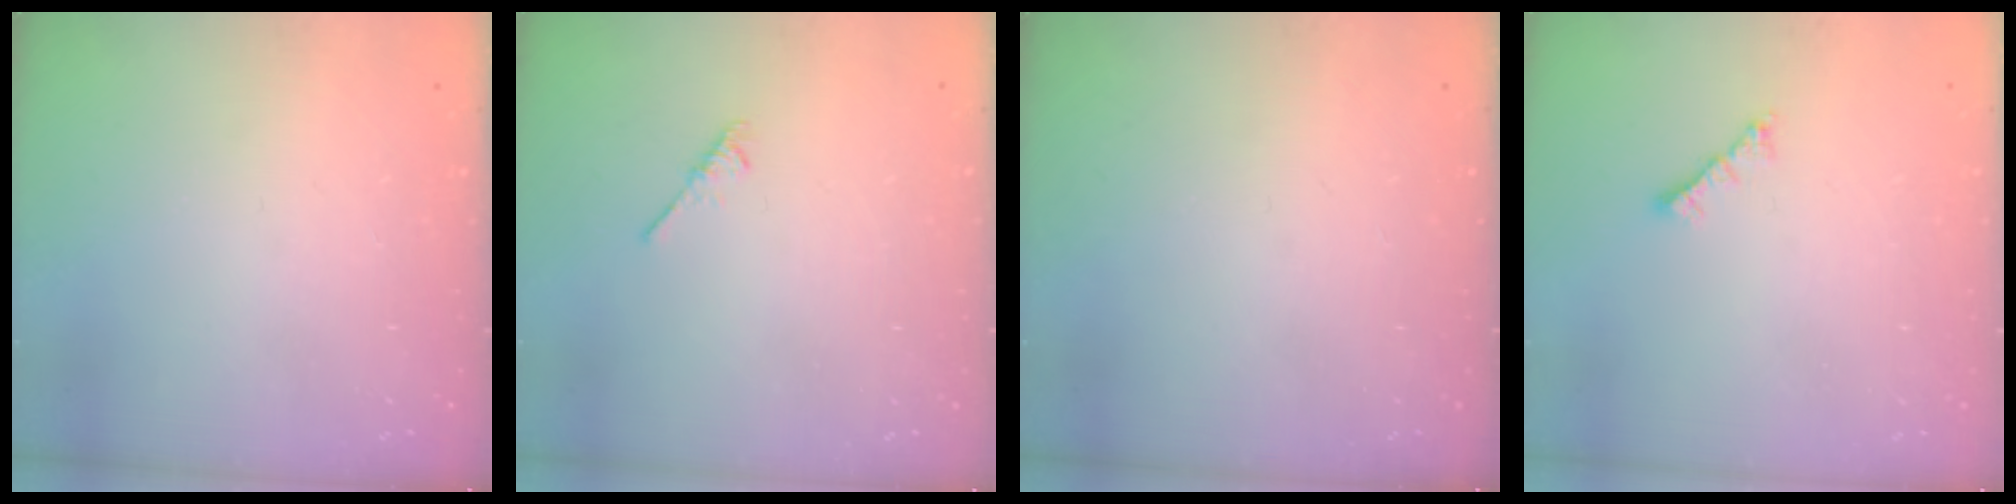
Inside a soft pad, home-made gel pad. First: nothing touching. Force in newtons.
{"total": 1.9, "press": 1.8, "slide": 0.5}
{"total": 0.0}
{"total": 2.0, "press": 1.9, "slide": 0.5}